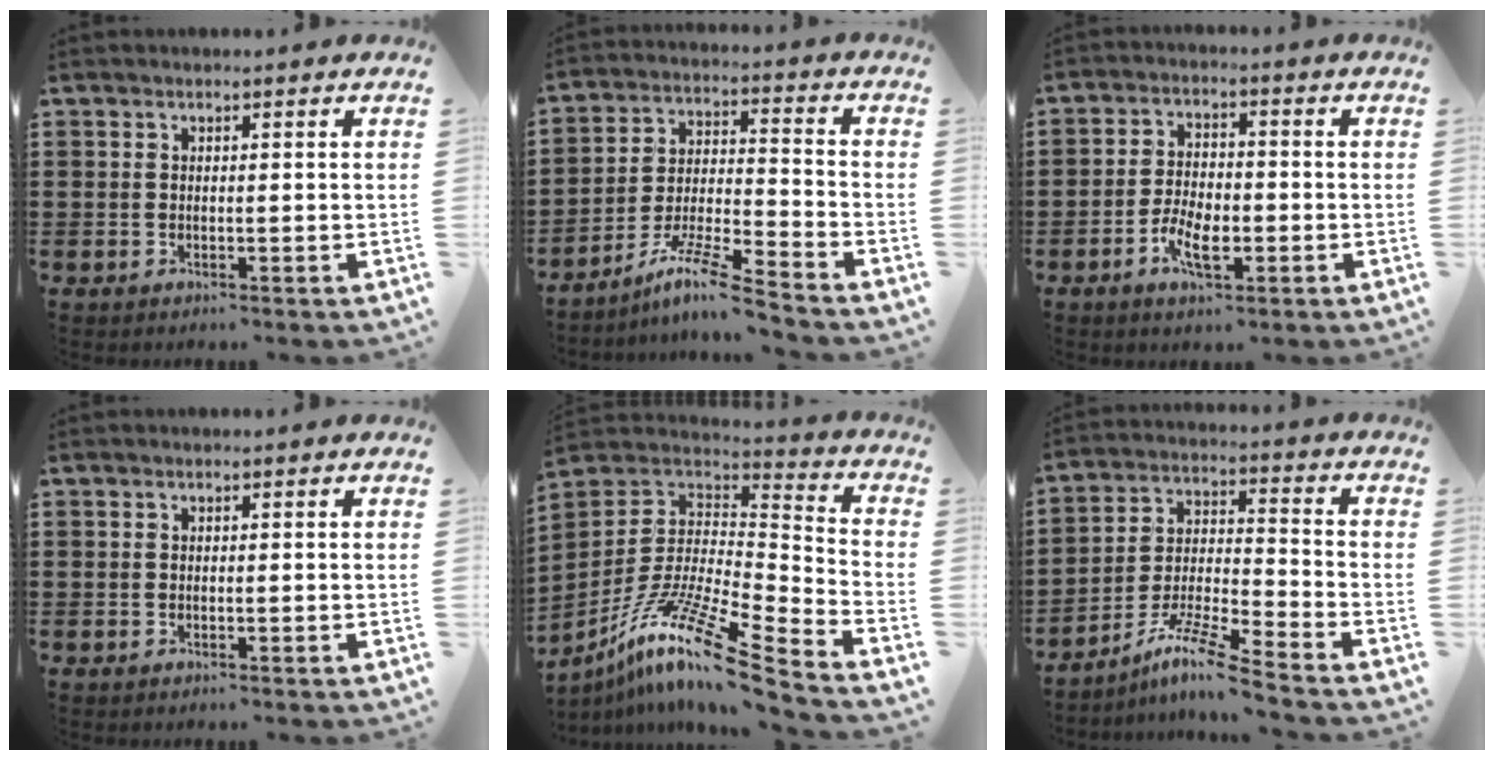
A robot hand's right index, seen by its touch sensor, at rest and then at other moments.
{"total": 9.4, "force": [-7.7, 0.2, 5.3], "torque": [-0.107, 0.002, -0.153]}
{"total": 5.7, "force": [-2.3, 2.6, 4.5], "torque": [-0.095, 0.002, -0.045]}
{"total": 0.0}
{"total": 14.3, "force": [-9.8, 1.2, 10.3], "torque": [-0.202, 0.009, -0.188]}
{"total": 9.4, "force": [-7.6, 0.3, 5.5], "torque": [-0.111, 0.001, -0.151]}